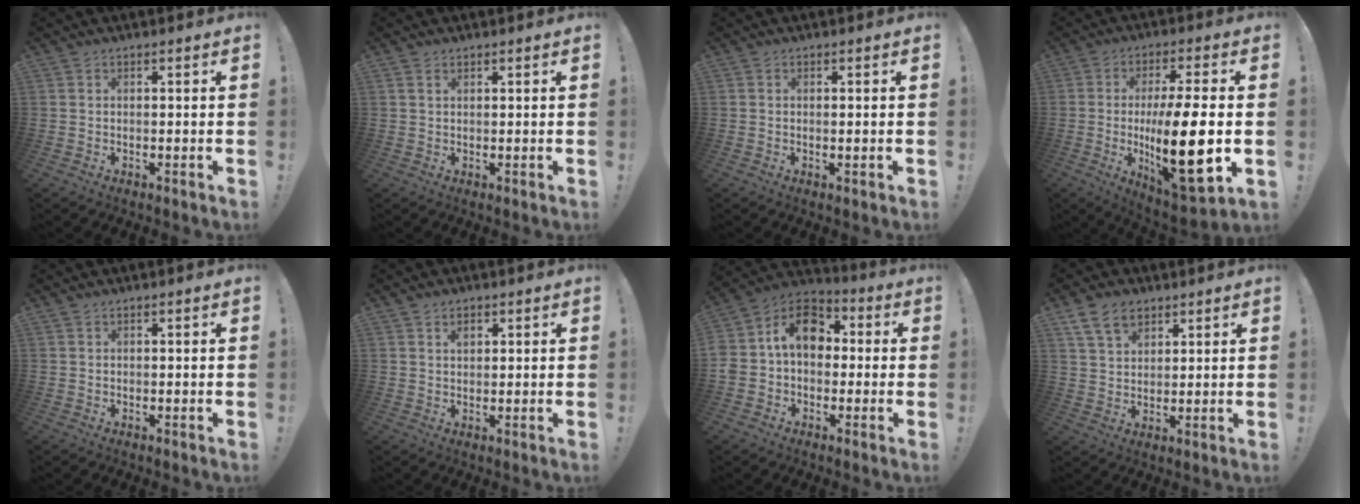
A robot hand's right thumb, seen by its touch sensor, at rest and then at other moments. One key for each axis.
{"total": 1.2, "fx": 0.8, "fy": 0.6, "fz": 0.6, "tx": -0.008, "ty": -0.002, "tz": 0.015}
{"total": 0.9, "fx": 0.2, "fy": -0.2, "fz": 0.8, "tx": -0.007, "ty": -0.004, "tz": 0.002}
{"total": 21.3, "fx": -2.0, "fy": 6.3, "fz": 20.2, "tx": -0.344, "ty": -0.007, "tz": -0.028}
{"total": 0.5, "fx": 0.5, "fy": 0.2, "fz": 0.1, "tx": -0.007, "ty": 0.001, "tz": 0.011}
{"total": 2.2, "fx": 1.1, "fy": 1.5, "fz": 1.2, "tx": -0.014, "ty": -0.001, "tz": 0.019}
{"total": 12.7, "fx": 1.8, "fy": 10.0, "fz": 7.6, "tx": -0.124, "ty": 0.018, "tz": 0.041}
{"total": 9.5, "fx": 5.7, "fy": 6.2, "fz": 4.5, "tx": -0.068, "ty": -0.020, "tz": 0.110}